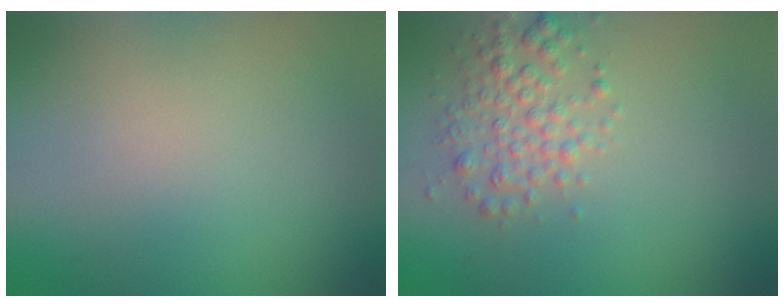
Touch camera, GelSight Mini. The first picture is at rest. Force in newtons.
{"total": 2.7, "press": 2.7, "slide": 0.0}